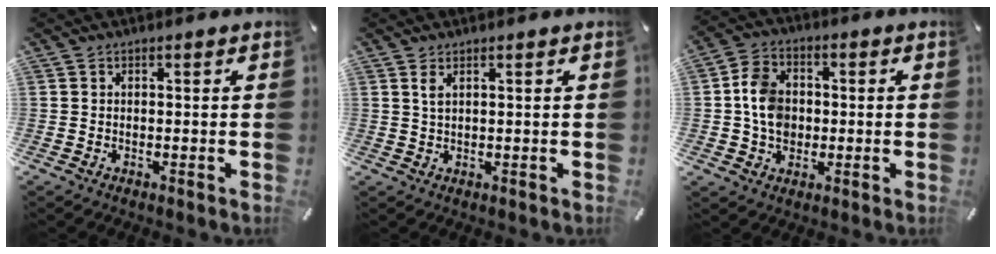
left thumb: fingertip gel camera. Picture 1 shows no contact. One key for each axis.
{"total": 1.7, "fx": 0.8, "fy": 0.4, "fz": 1.5, "tx": -0.031, "ty": 0.000, "tz": 0.014}
{"total": 8.3, "fx": -0.4, "fy": 7.0, "fz": 4.4, "tx": -0.083, "ty": 0.013, "tz": -0.005}